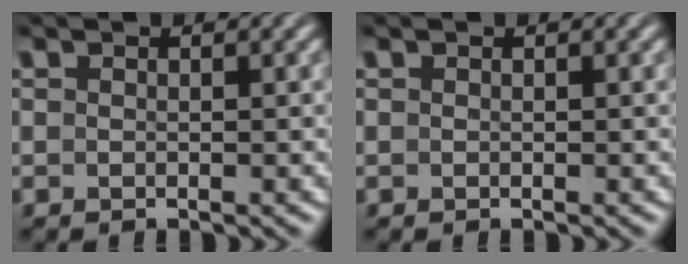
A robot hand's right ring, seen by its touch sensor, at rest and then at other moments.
{"total": 0.0}